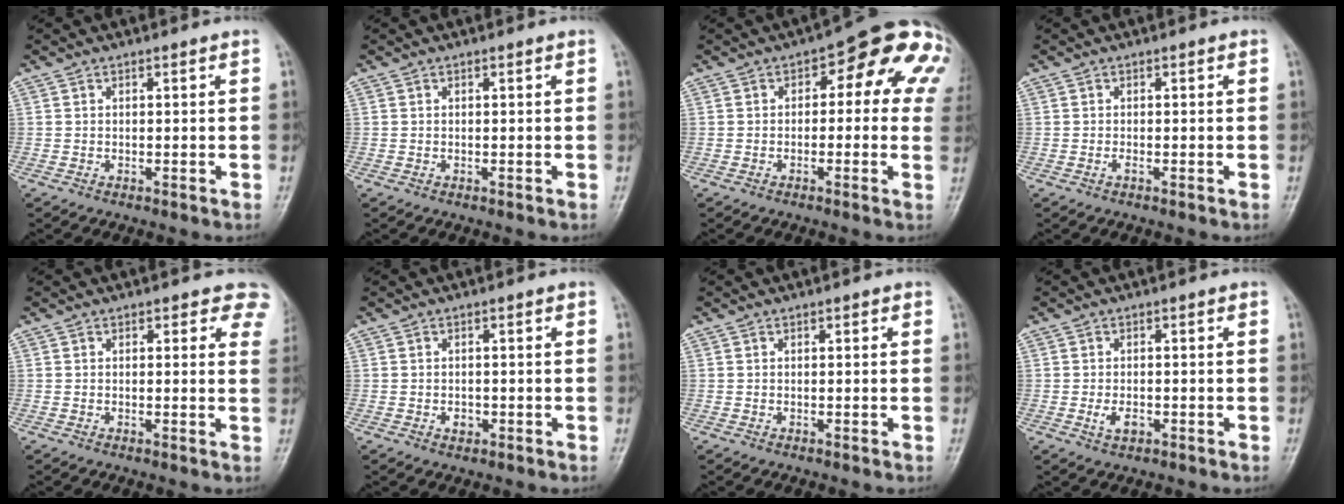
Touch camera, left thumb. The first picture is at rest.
{"total": 0.0}
{"total": 13.3, "force": [2.6, 6.8, 11.1], "torque": [-0.085, 0.027, 0.017]}
{"total": 0.7, "force": [-0.2, 0.2, 0.6], "torque": [-0.008, -0.001, -0.006]}
{"total": 5.3, "force": [3.6, 2.9, 2.6], "torque": [0.011, -0.012, 0.023]}
{"total": 1.7, "force": [-0.5, 1.3, 0.9], "torque": [-0.006, 0.003, -0.008]}
{"total": 0.6, "force": [0.3, 0.4, 0.5], "torque": [-0.002, 0.001, 0.001]}
{"total": 2.7, "force": [-0.8, 1.6, 2.0], "torque": [-0.035, 0.000, -0.015]}